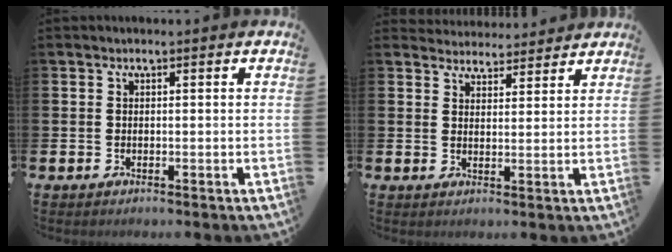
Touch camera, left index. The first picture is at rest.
{"total": 3.7, "force": [3.6, 0.8, -0.5], "torque": [0.005, -0.024, 0.064]}